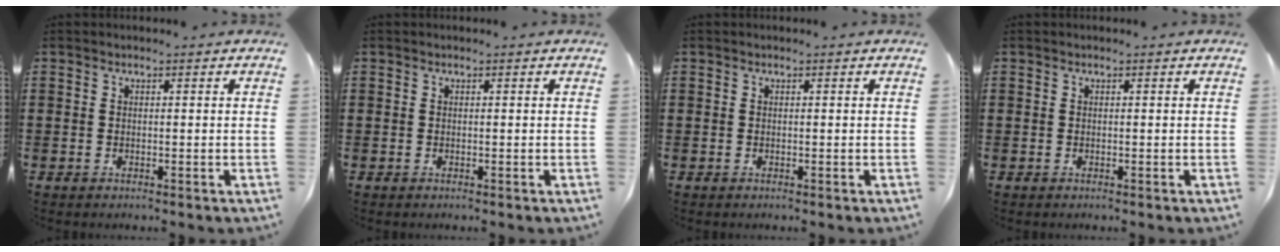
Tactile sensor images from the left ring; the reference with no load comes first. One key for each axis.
{"total": 0.0}
{"total": 0.0}
{"total": 0.0}